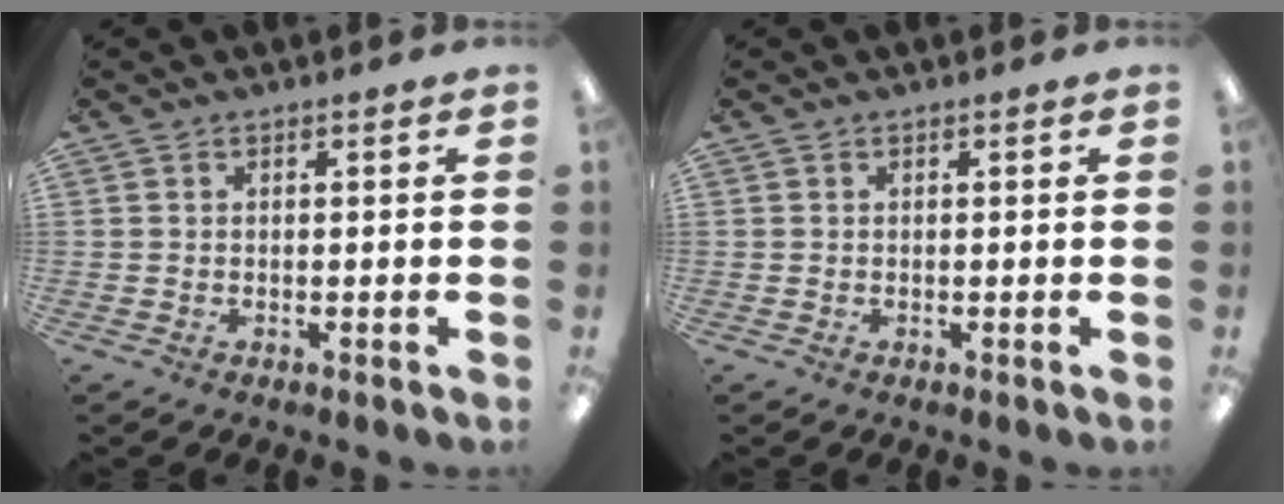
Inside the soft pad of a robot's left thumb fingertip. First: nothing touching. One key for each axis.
{"total": 0.0}